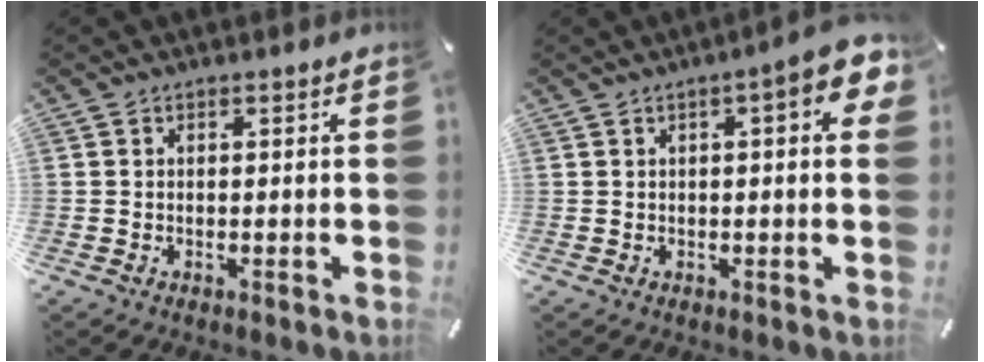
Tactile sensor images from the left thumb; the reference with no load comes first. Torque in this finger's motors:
{"motor_torque": [0.43, 0.44, 0.59, -0.31, 0.10]}